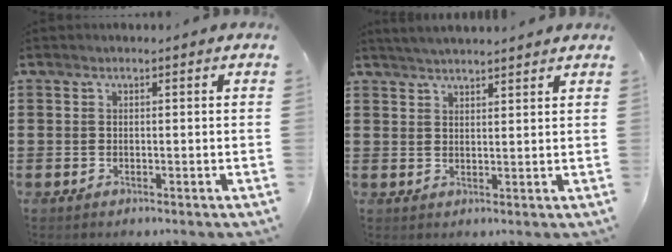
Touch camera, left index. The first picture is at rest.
{"total": 2.6, "force": [2.5, -0.3, 0.4], "torque": [-0.013, -0.002, 0.048]}